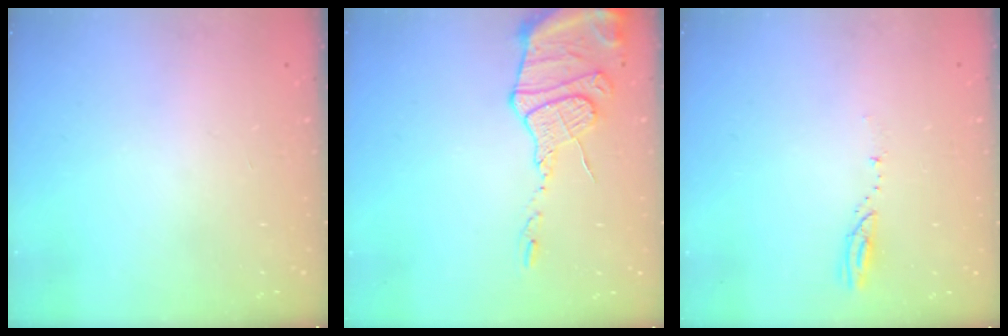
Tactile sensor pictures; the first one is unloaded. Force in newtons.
{"total": 14.4, "press": 14.4, "slide": 1.4}
{"total": 3.7, "press": 3.7, "slide": 0.4}